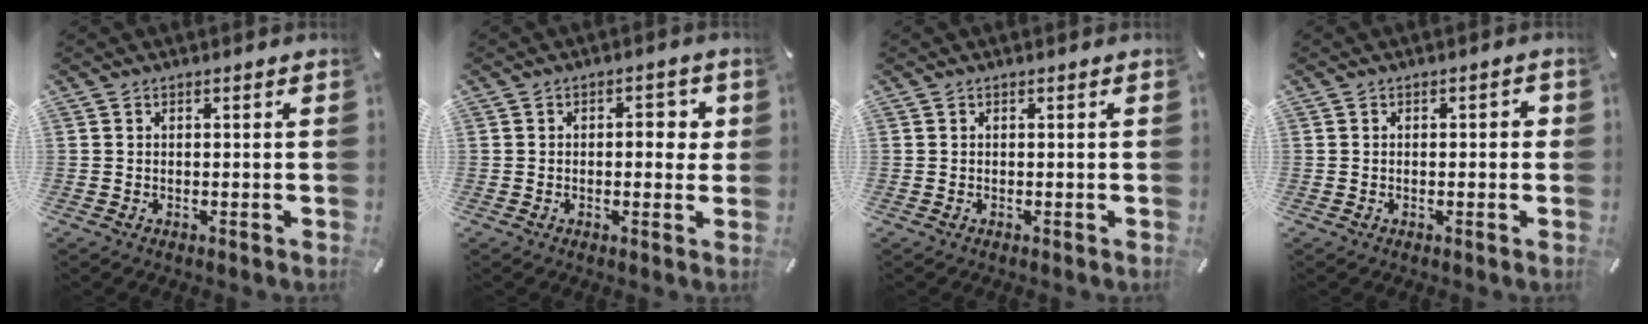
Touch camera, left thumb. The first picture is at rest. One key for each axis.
{"total": 4.9, "fx": 0.4, "fy": 2.8, "fz": 4.1, "tx": -0.048, "ty": 0.002, "tz": -0.004}
{"total": 0.0}
{"total": 2.1, "fx": -0.3, "fy": 1.0, "fz": 1.8, "tx": -0.024, "ty": 0.004, "tz": -0.008}